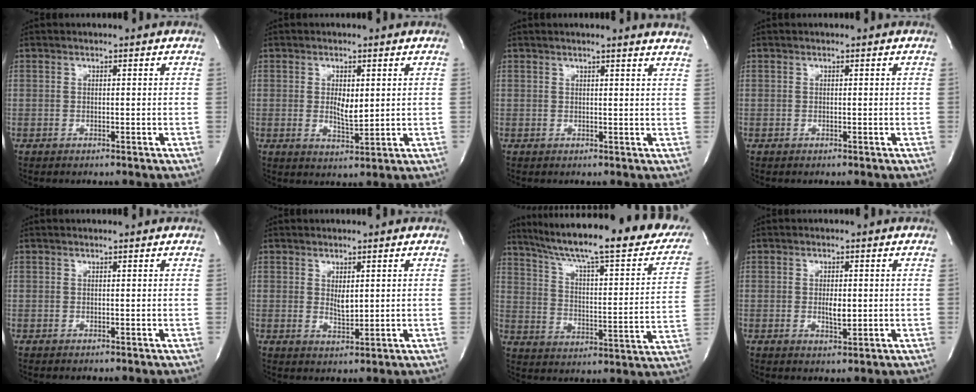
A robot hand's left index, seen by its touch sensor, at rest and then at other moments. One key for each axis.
{"total": 3.8, "fx": 0.6, "fy": 1.4, "fz": 3.5, "tx": -0.062, "ty": -0.007, "tz": 0.015}
{"total": 6.8, "fx": 6.4, "fy": -0.6, "fz": 2.2, "tx": -0.024, "ty": -0.015, "tz": 0.048}
{"total": 0.0}
{"total": 0.6, "fx": 0.6, "fy": 0.0, "fz": 0.1, "tx": -0.004, "ty": 0.002, "tz": 0.008}
{"total": 2.5, "fx": 0.8, "fy": 1.0, "fz": 2.2, "tx": -0.043, "ty": -0.007, "tz": 0.020}
{"total": 30.2, "fx": 24.1, "fy": 4.6, "fz": 17.6, "tx": -0.266, "ty": -0.031, "tz": 0.315}
{"total": 2.8, "fx": 0.0, "fy": 1.0, "fz": 2.6, "tx": -0.046, "ty": -0.003, "tz": 0.002}